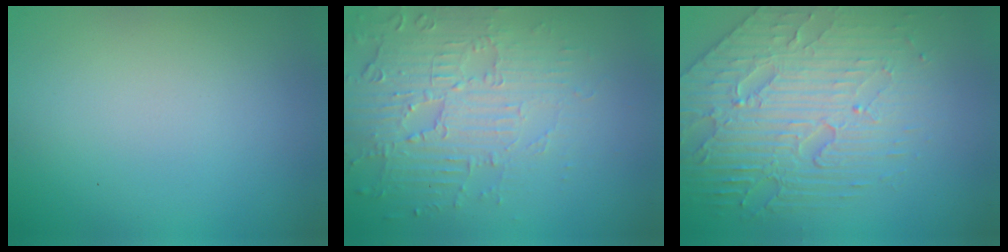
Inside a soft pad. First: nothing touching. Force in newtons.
{"total": 4.1, "press": 3.9, "slide": 1.2}
{"total": 6.3, "press": 5.1, "slide": 3.7}